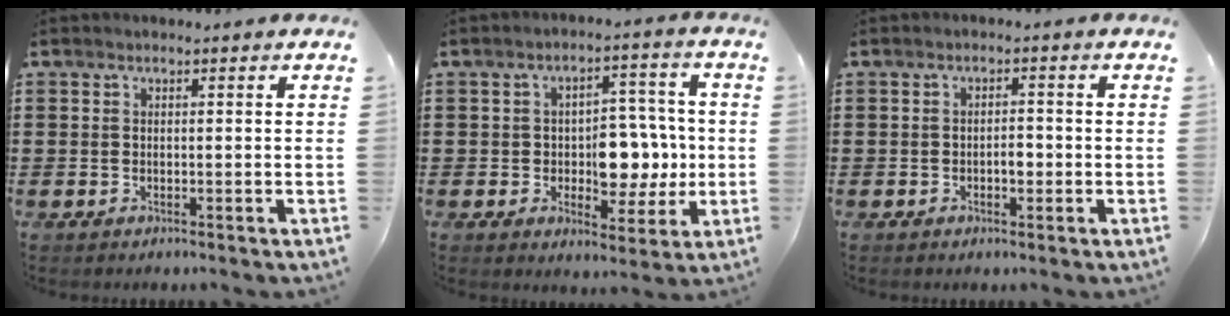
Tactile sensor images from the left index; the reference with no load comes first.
{"total": 7.7, "force": [-0.6, 5.2, 5.6], "torque": [-0.080, 0.004, -0.015]}
{"total": 2.1, "force": [-0.5, 0.9, 1.8], "torque": [-0.036, 0.003, -0.011]}